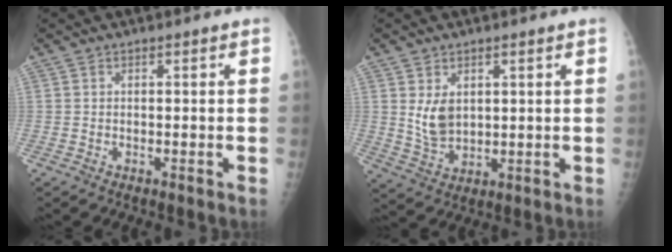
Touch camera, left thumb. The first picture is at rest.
{"total": 5.9, "force": [1.7, 4.0, 4.0], "torque": [-0.056, -0.018, 0.044]}